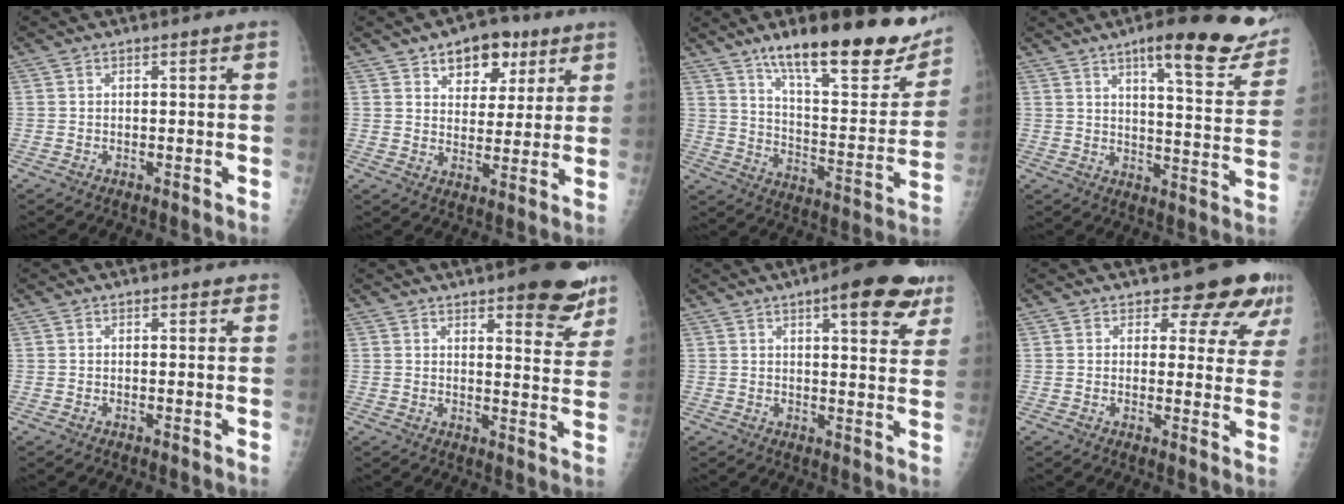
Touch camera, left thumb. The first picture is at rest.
{"total": 9.8, "force": [5.4, 6.3, 5.2], "torque": [-0.030, -0.020, 0.080]}
{"total": 25.0, "force": [17.0, 7.1, 17.0], "torque": [-0.203, -0.077, 0.260]}
{"total": 19.1, "force": [12.7, 4.3, 13.6], "torque": [-0.144, -0.058, 0.163]}
{"total": 0.7, "force": [0.5, 0.4, 0.3], "torque": [-0.003, -0.002, 0.003]}
{"total": 11.6, "force": [7.6, 3.7, 7.9], "torque": [-0.059, -0.041, 0.094]}
{"total": 12.5, "force": [7.2, 3.9, 9.5], "torque": [-0.086, -0.027, 0.085]}
{"total": 9.2, "force": [7.5, 3.9, 3.5], "torque": [-0.002, -0.043, 0.068]}